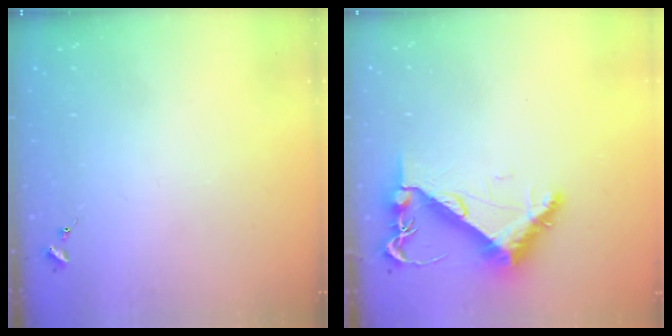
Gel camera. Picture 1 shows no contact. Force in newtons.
{"total": 8.3, "press": 8.2, "slide": 1.0}